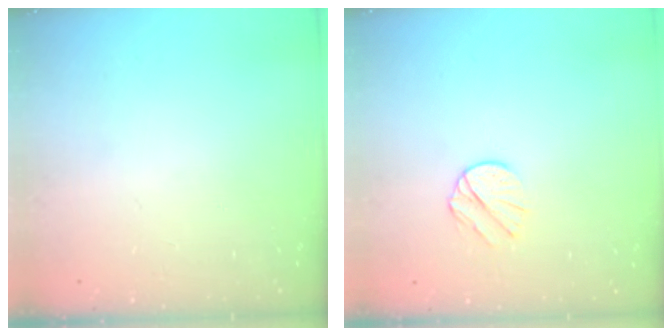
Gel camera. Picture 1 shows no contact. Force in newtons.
{"total": 6.8, "press": 6.8, "slide": 0.6}